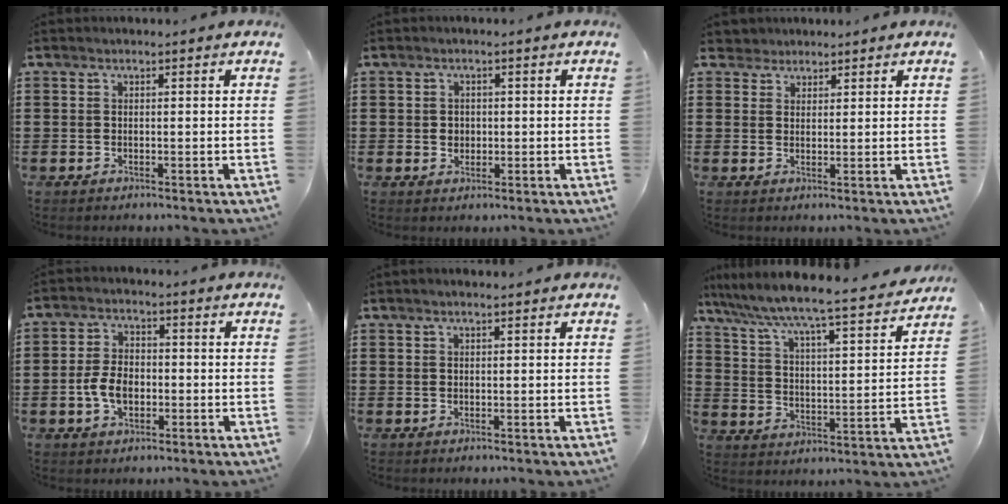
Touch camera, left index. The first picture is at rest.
{"total": 1.6, "force": [0.2, 1.4, 0.7], "torque": [-0.018, 0.009, 0.002]}
{"total": 2.3, "force": [1.9, 1.3, -0.1], "torque": [-0.007, 0.010, 0.038]}
{"total": 5.5, "force": [-1.2, 3.3, 4.2], "torque": [-0.096, 0.003, -0.027]}
{"total": 0.8, "force": [0.6, 0.1, 0.6], "torque": [-0.011, 0.001, 0.011]}
{"total": 5.5, "force": [5.1, -0.6, 2.0], "torque": [-0.066, -0.049, 0.075]}